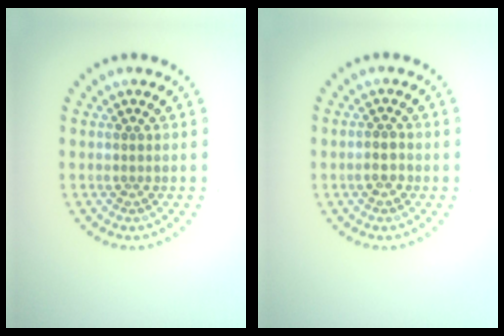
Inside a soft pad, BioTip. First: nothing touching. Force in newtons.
{"total": 1.5, "press": 1.4, "slide": 0.6}